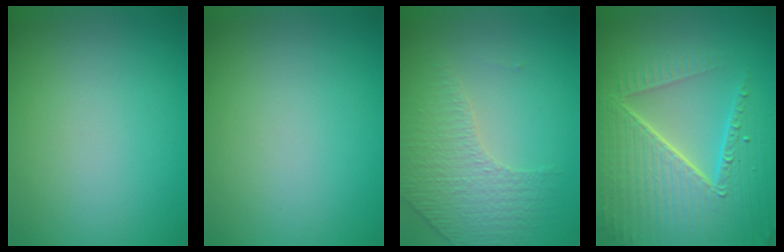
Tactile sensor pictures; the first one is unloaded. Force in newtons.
{"total": 0.0}
{"total": 4.3, "press": 3.0, "slide": 3.1}
{"total": 8.8, "press": 6.1, "slide": 6.4}